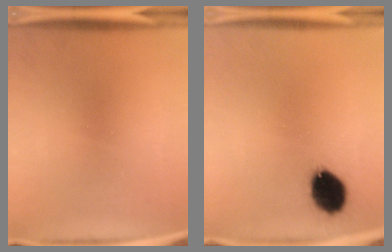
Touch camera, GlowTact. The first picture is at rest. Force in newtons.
{"total": 10.9}